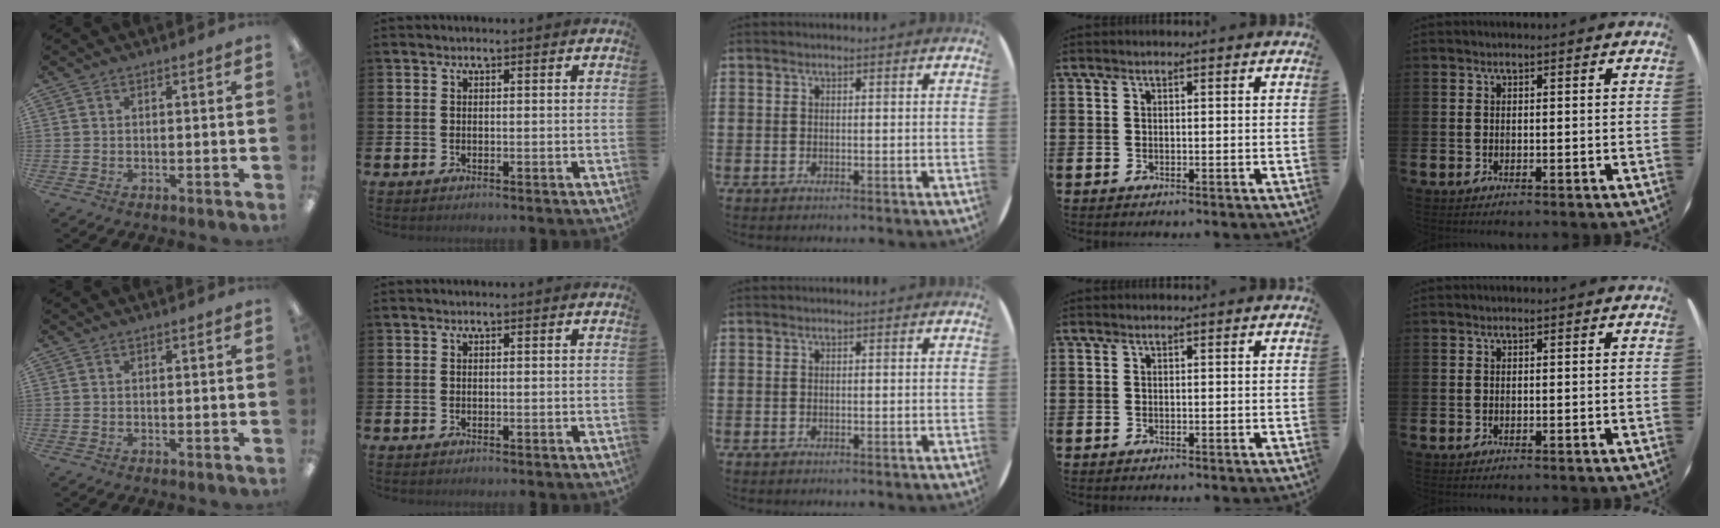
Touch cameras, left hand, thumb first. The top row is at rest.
{}